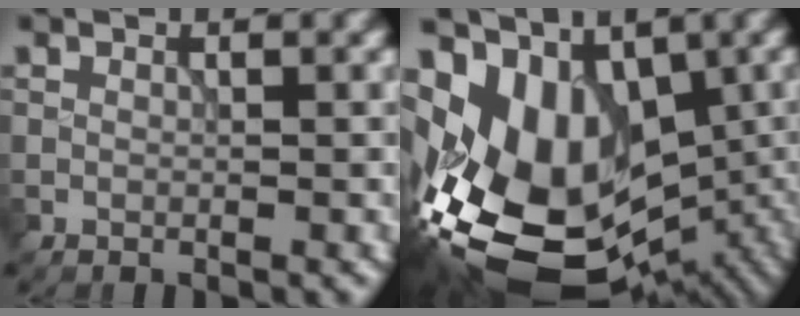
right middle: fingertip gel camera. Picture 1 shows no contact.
{"total": 15.0, "force": [-2.0, 10.3, 10.7], "torque": [-0.187, -0.017, -0.008]}